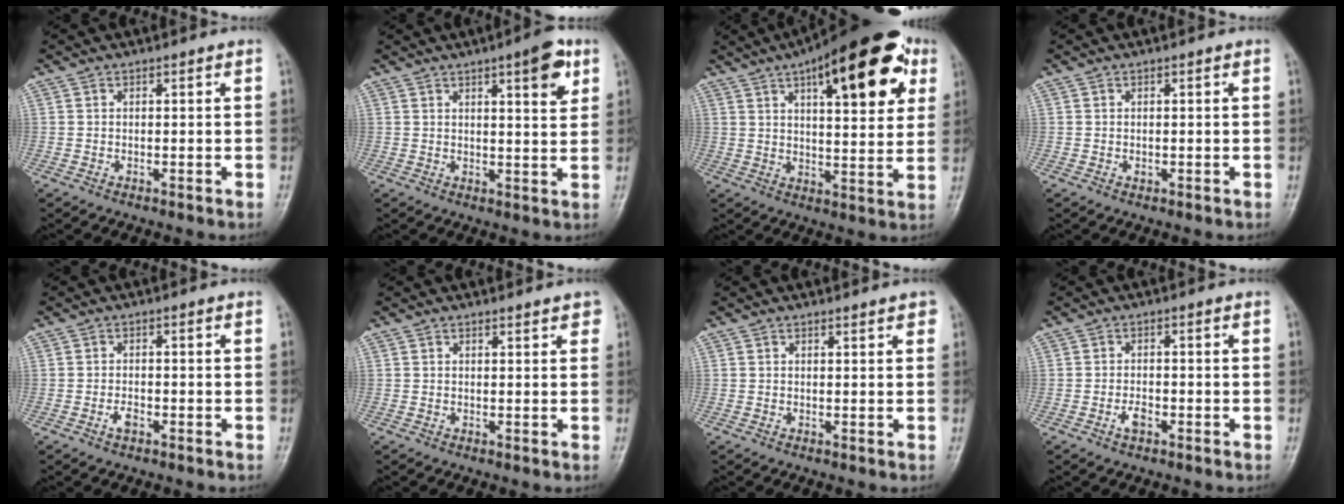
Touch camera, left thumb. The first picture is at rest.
{"total": 7.4, "force": [3.8, 2.0, 6.0], "torque": [-0.070, -0.016, 0.048]}
{"total": 23.2, "force": [10.4, 8.4, 19.0], "torque": [-0.244, -0.007, 0.144]}
{"total": 0.6, "force": [0.0, 0.5, 0.4], "torque": [-0.004, 0.000, 0.001]}
{"total": 1.9, "force": [-0.9, 1.0, 1.3], "torque": [-0.024, 0.004, -0.019]}
{"total": 1.9, "force": [1.5, 0.7, 1.1], "torque": [-0.004, -0.004, 0.015]}
{"total": 1.7, "force": [1.2, 0.5, 1.0], "torque": [-0.008, -0.004, 0.014]}
{"total": 2.3, "force": [-1.1, 1.2, 1.6], "torque": [-0.029, 0.006, -0.023]}